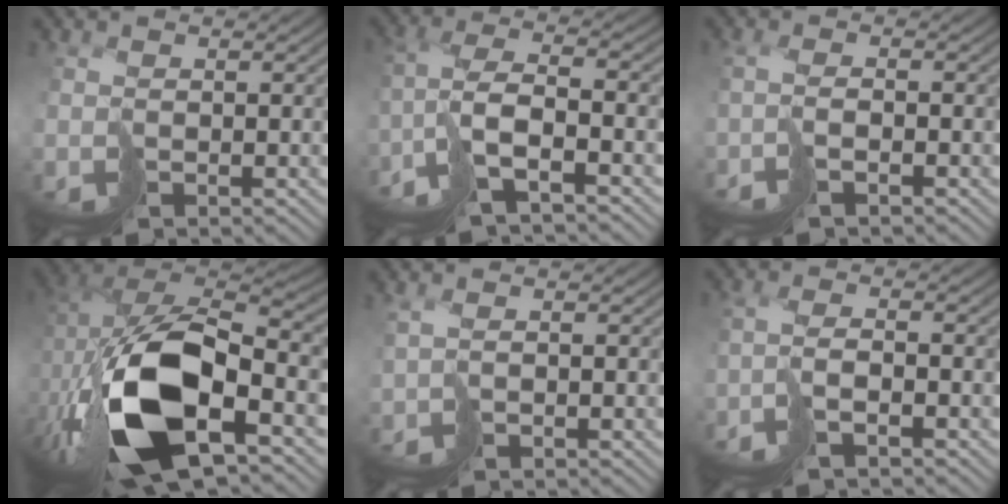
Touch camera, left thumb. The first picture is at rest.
{"total": 7.2, "force": [-4.3, 1.0, 5.6], "torque": [-0.108, 0.012, -0.090]}
{"total": 1.8, "force": [-1.3, -0.3, 1.1], "torque": [-0.019, 0.007, -0.028]}
{"total": 18.9, "force": [-6.5, 8.5, 15.6], "torque": [-0.334, -0.006, -0.105]}
{"total": 1.4, "force": [0.0, 0.3, 1.4], "torque": [-0.033, 0.001, 0.003]}
{"total": 2.8, "force": [-2.0, -0.4, 1.8], "torque": [-0.033, 0.009, -0.044]}